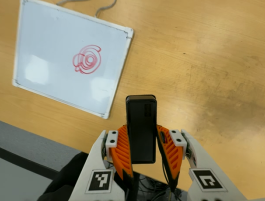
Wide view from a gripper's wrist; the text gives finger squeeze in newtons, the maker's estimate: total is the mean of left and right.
{"total": 3.9, "left": 2.8, "right": 5.0}